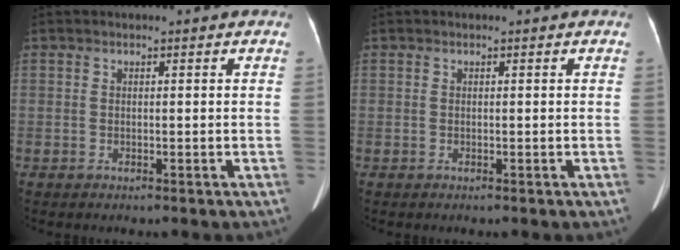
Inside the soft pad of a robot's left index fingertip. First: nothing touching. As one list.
[{"total": 0.0}]